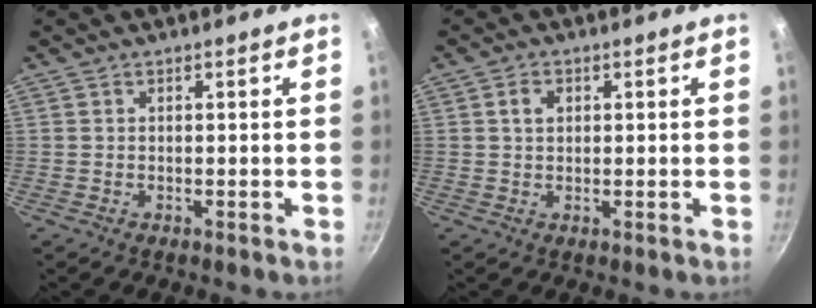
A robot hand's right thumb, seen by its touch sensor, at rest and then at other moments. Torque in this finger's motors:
{"motor_torque": [0.35, 0.69, 0.29, 0.13, 0.15]}